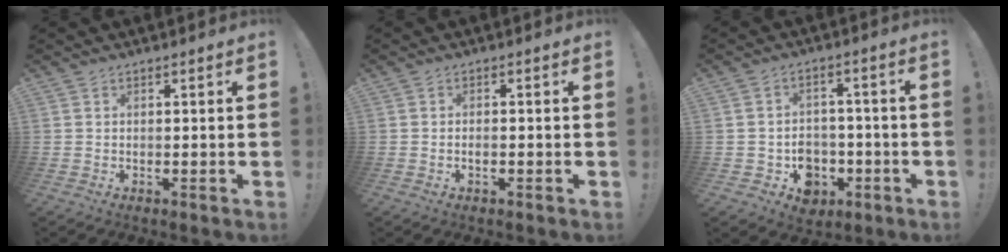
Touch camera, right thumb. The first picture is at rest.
{"total": 0.8, "force": [-0.4, 0.3, 0.6], "torque": [-0.010, 0.002, -0.008]}
{"total": 7.8, "force": [-2.7, 6.8, 2.7], "torque": [-0.036, 0.016, -0.039]}